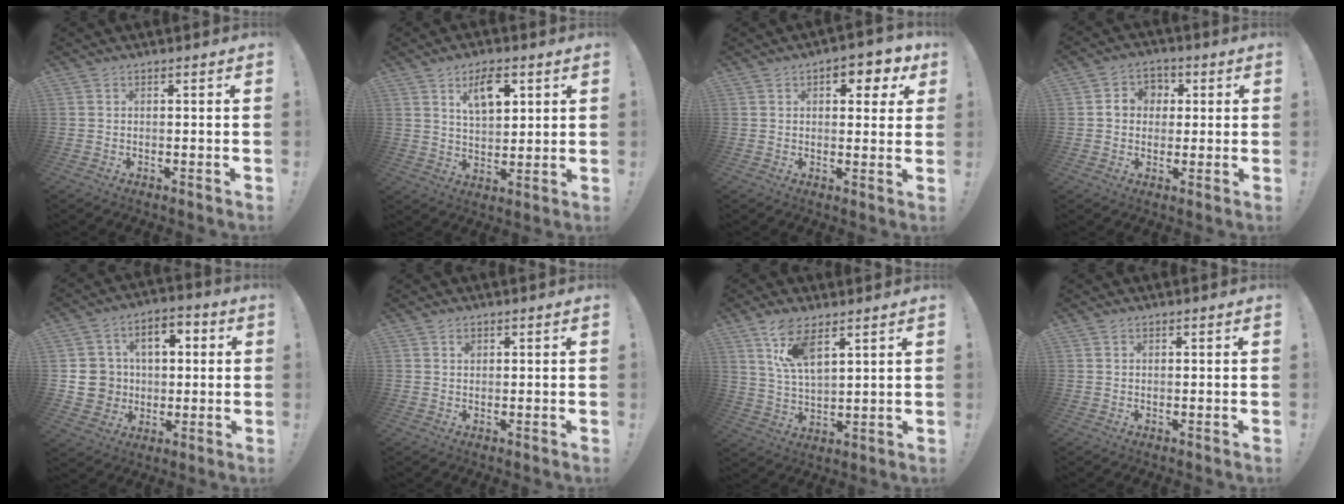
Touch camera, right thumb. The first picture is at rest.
{"total": 9.8, "force": [5.0, 5.2, 6.7], "torque": [-0.096, -0.014, 0.086]}
{"total": 6.8, "force": [2.9, 3.8, 4.8], "torque": [-0.042, -0.013, 0.044]}
{"total": 6.9, "force": [0.9, 6.3, 2.4], "torque": [-0.033, 0.007, 0.019]}
{"total": 12.1, "force": [0.3, 11.3, 4.3], "torque": [-0.050, 0.011, 0.017]}
{"total": 1.0, "force": [0.4, 0.8, 0.3], "torque": [0.008, -0.005, 0.005]}
{"total": 10.2, "force": [6.8, 4.0, 6.4], "torque": [-0.131, -0.023, 0.128]}
{"total": 0.6, "force": [0.4, 0.5, 0.1], "torque": [0.001, 0.000, 0.008]}